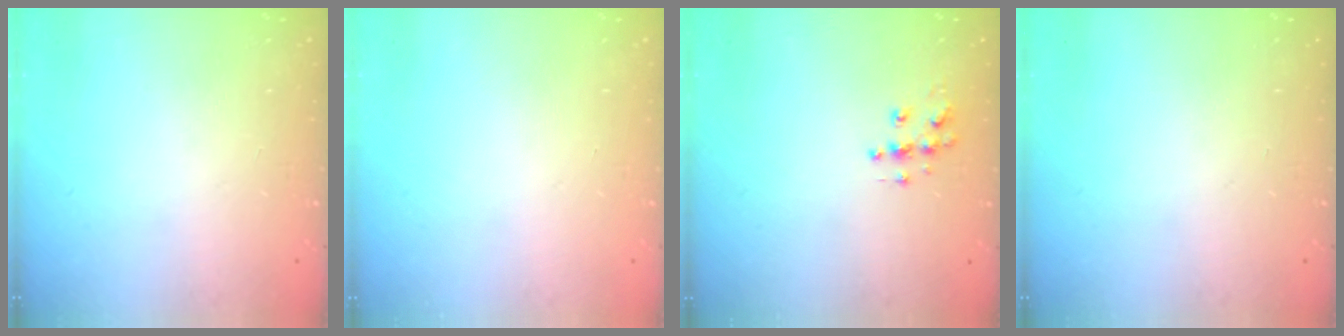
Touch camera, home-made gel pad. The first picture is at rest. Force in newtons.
{"total": 0.0}
{"total": 6.1, "press": 6.1, "slide": 0.3}
{"total": 0.0}